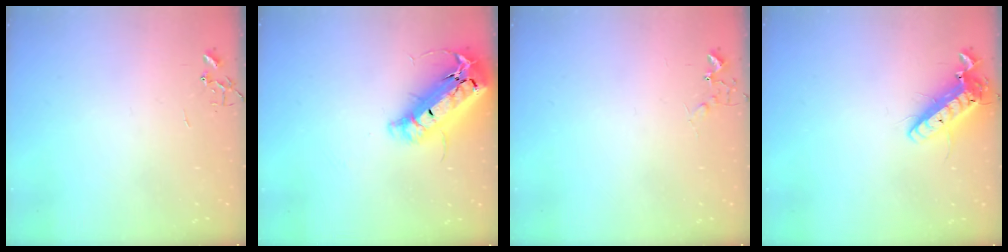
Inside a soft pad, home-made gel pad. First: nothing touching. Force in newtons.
{"total": 25.0, "press": 24.5, "slide": 4.9}
{"total": 6.6, "press": 6.6, "slide": 0.8}
{"total": 14.7, "press": 14.4, "slide": 2.9}